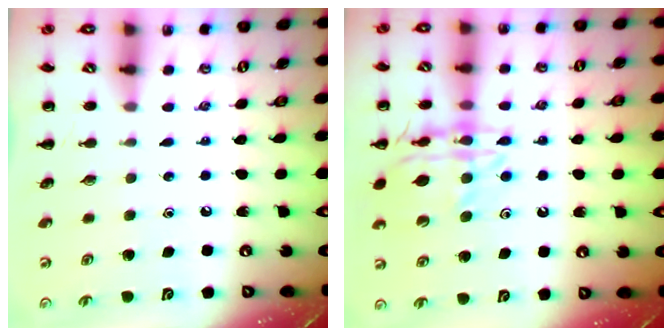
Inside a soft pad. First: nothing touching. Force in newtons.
{"total": 13.8, "press": 13.8, "slide": 1.4}